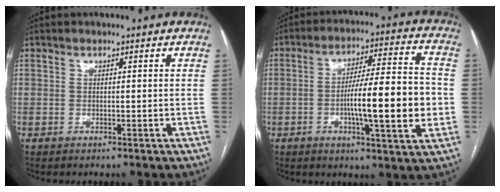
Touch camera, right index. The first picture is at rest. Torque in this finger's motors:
{"motor_torque": [2.14, 0.00, 1.05, 0.21]}